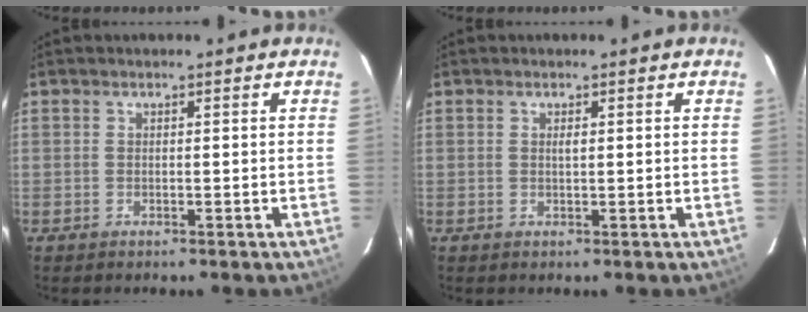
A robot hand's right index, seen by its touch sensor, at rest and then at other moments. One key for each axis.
{"total": 0.8, "fx": 0.3, "fy": 0.1, "fz": 0.7, "tx": -0.010, "ty": 0.003, "tz": 0.006}